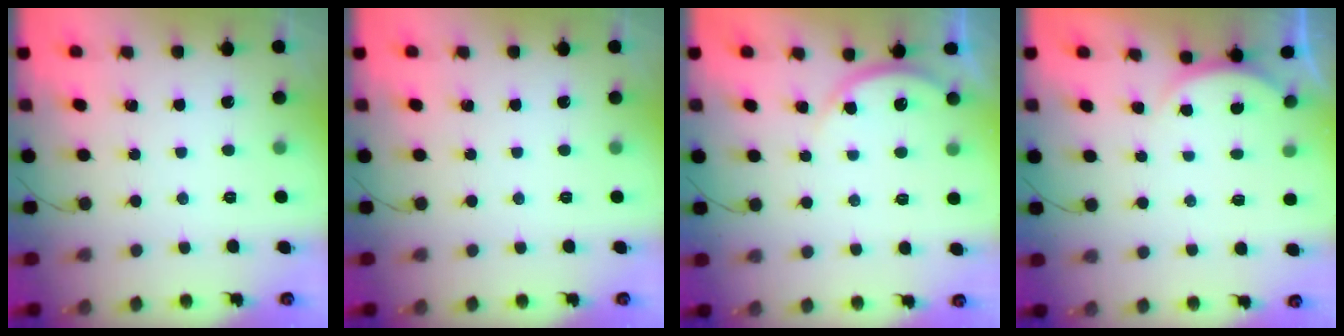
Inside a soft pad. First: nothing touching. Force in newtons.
{"total": 0.0}
{"total": 3.0, "press": 2.9, "slide": 0.4}
{"total": 2.4, "press": 2.4, "slide": 0.6}